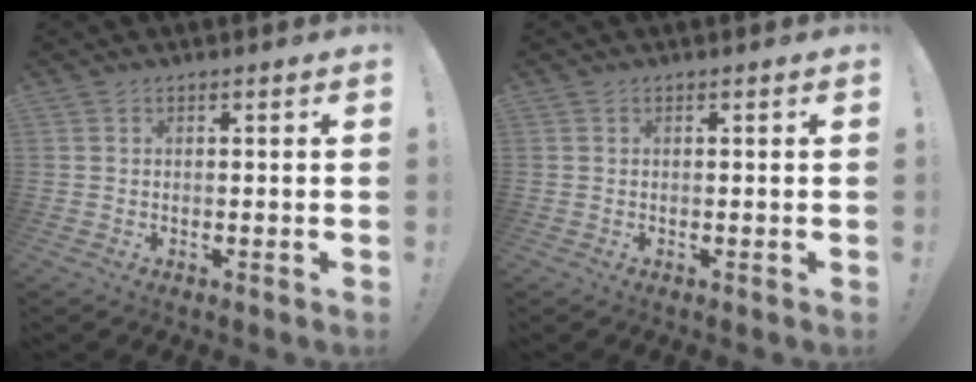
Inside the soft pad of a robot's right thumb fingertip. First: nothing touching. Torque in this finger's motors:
{"motor_torque": [-0.08, -0.08, 0.04, 0.00, 0.00]}